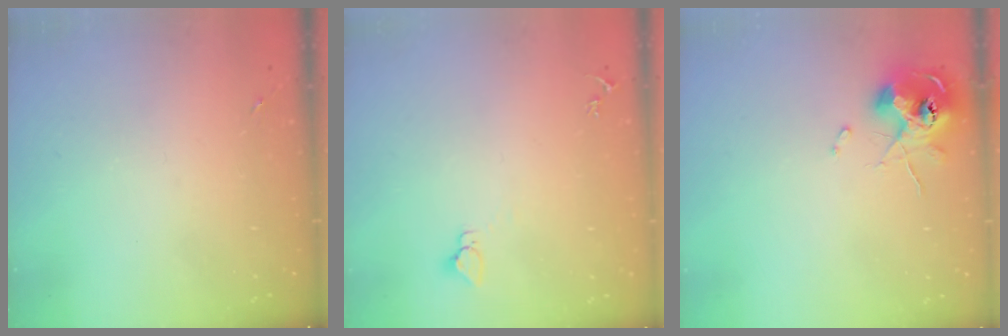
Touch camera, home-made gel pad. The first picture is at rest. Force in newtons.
{"total": 2.9, "press": 2.9, "slide": 0.1}
{"total": 10.2, "press": 10.1, "slide": 1.4}